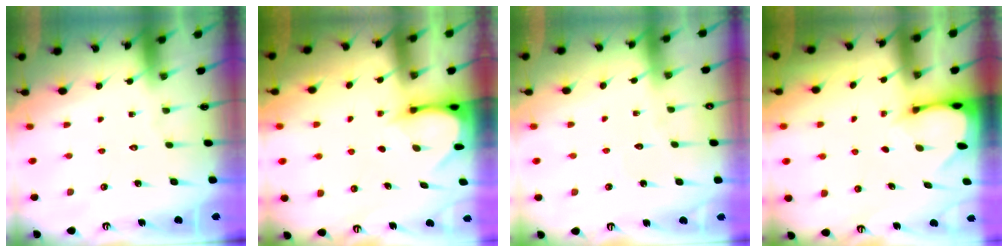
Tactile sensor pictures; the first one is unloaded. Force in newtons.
{"total": 3.6, "press": 3.6, "slide": 0.2}
{"total": 3.1, "press": 3.1, "slide": 0.3}
{"total": 2.3, "press": 2.3, "slide": 0.1}